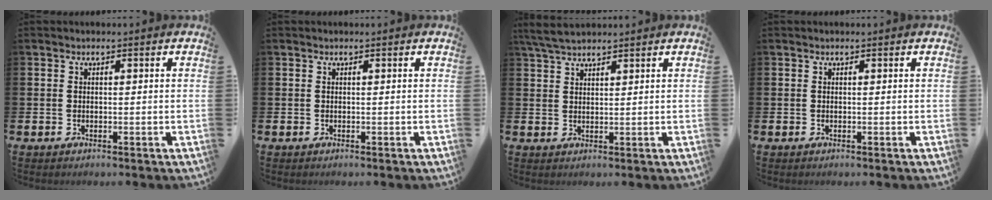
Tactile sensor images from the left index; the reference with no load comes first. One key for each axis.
{"total": 0.0}
{"total": 3.9, "fx": 3.5, "fy": 0.8, "fz": 1.5, "tx": -0.030, "ty": -0.009, "tz": 0.064}
{"total": 0.0}